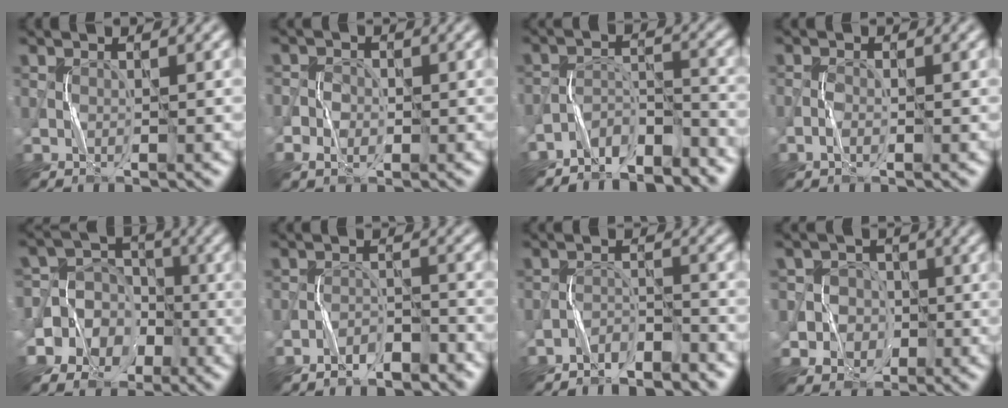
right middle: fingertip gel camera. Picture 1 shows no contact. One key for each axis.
{"total": 2.3, "fx": -0.8, "fy": 1.8, "fz": 1.2, "tx": -0.013, "ty": 0.001, "tz": -0.017}
{"total": 5.4, "fx": -4.9, "fy": 1.8, "fz": 1.5, "tx": -0.018, "ty": -0.005, "tz": -0.092}
{"total": 0.8, "fx": -0.4, "fy": 0.3, "fz": 0.7, "tx": -0.014, "ty": 0.002, "tz": -0.010}
{"total": 9.6, "fx": -3.8, "fy": 8.5, "fz": 2.3, "tx": -0.061, "ty": 0.011, "tz": -0.091}
{"total": 3.6, "fx": -3.1, "fy": 1.3, "fz": 1.4, "tx": -0.024, "ty": 0.002, "tz": -0.056}
{"total": 3.2, "fx": -3.0, "fy": 0.6, "fz": 0.6, "tx": -0.011, "ty": 0.003, "tz": -0.061}
{"total": 4.9, "fx": -1.5, "fy": 4.7, "fz": 0.4, "tx": 0.005, "ty": 0.010, "tz": -0.047}